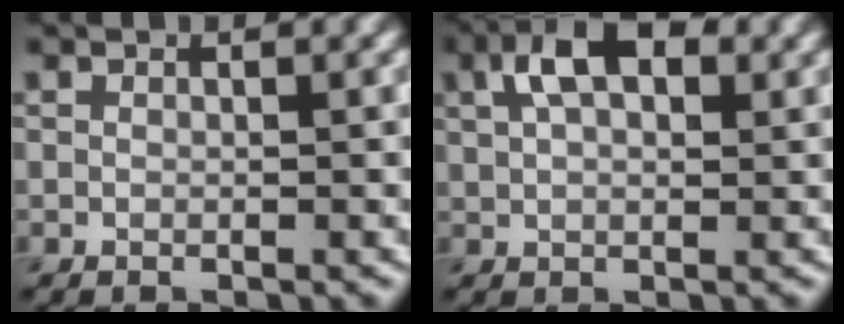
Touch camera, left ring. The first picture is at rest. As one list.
[{"total": 5.4, "force": [2.3, 3.0, 3.9], "torque": [-0.072, 0.012, 0.032]}]